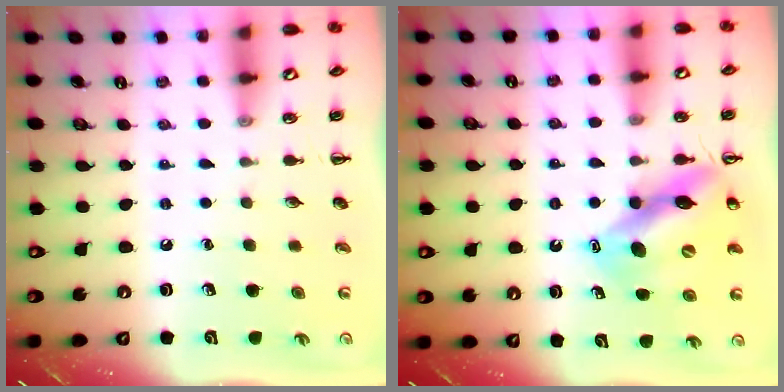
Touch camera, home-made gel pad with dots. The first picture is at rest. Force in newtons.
{"total": 12.9, "press": 12.5, "slide": 3.4}